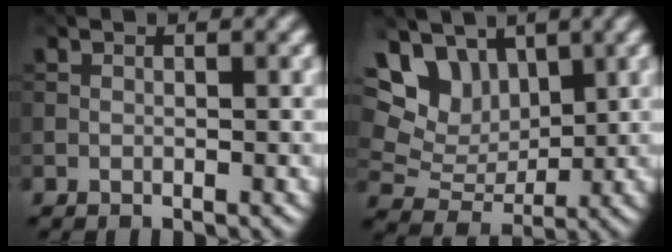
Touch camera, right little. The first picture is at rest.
{"total": 6.2, "force": [3.1, 4.5, 2.9], "torque": [-0.065, 0.006, 0.053]}